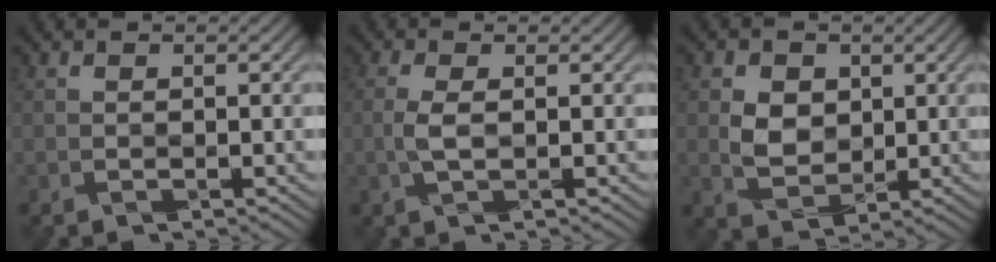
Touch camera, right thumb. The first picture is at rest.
{"total": 1.7, "force": [-0.2, 0.5, 1.6], "torque": [-0.041, 0.000, -0.005]}
{"total": 3.7, "force": [1.0, 3.1, 1.7], "torque": [-0.042, -0.007, 0.020]}